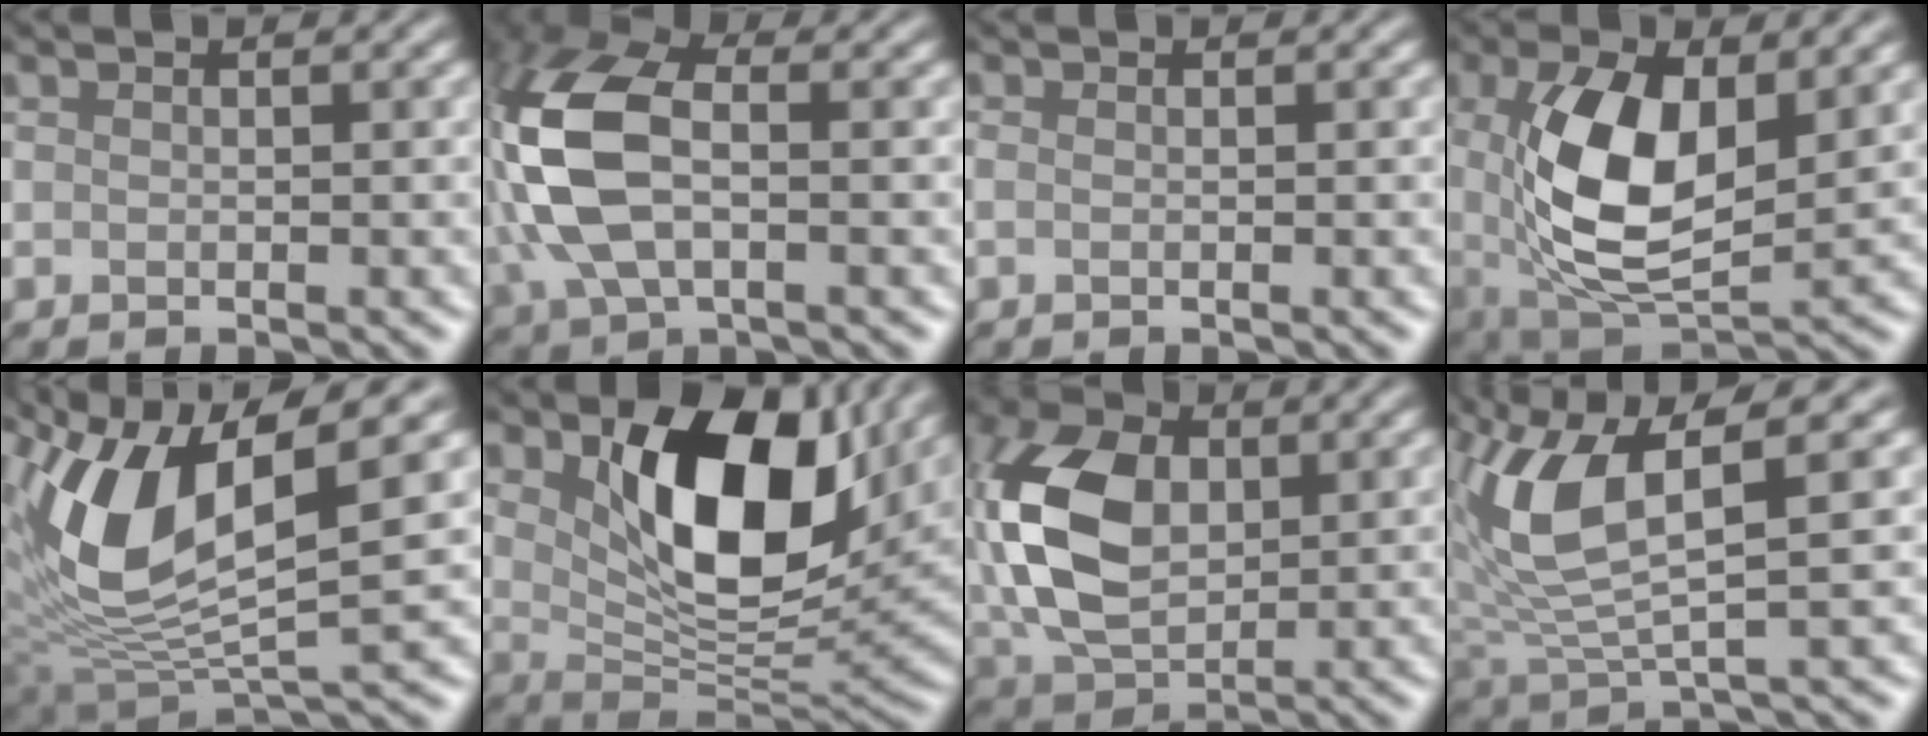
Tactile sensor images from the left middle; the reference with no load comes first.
{"total": 9.5, "force": [-0.7, 5.7, 7.5], "torque": [-0.224, 0.001, 0.002]}
{"total": 0.8, "force": [-0.5, -0.4, -0.4], "torque": [0.000, -0.005, -0.002]}
{"total": 7.6, "force": [0.9, 3.6, 6.7], "torque": [-0.156, -0.004, 0.036]}
{"total": 8.8, "force": [2.5, 3.5, 7.7], "torque": [-0.188, -0.007, 0.065]}
{"total": 10.1, "force": [4.2, 4.7, 7.9], "torque": [-0.146, -0.008, 0.090]}
{"total": 9.7, "force": [0.8, 6.6, 7.1], "torque": [-0.201, 0.014, 0.025]}
{"total": 6.0, "force": [2.1, 1.8, 5.4], "torque": [-0.159, 0.002, 0.059]}